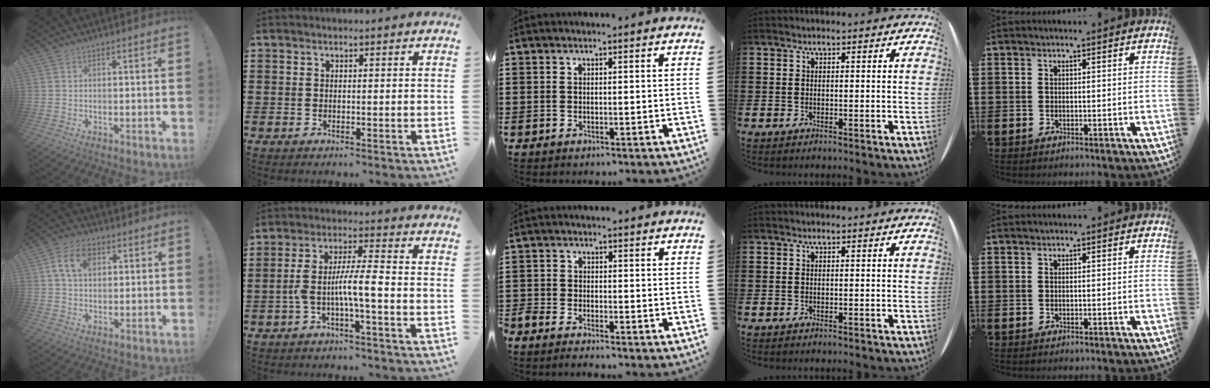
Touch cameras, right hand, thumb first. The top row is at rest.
{"thumb": {"total": 8.8, "force": [2.7, 5.8, 6.0], "torque": [-0.109, 0.009, 0.050]}, "index": {"total": 6.7, "force": [-2.2, 0.9, 6.3], "torque": [-0.123, 0.001, -0.047]}, "middle": {"total": 1.9, "force": [-1.9, 0.1, 0.2], "torque": [-0.008, 0.000, -0.040]}}